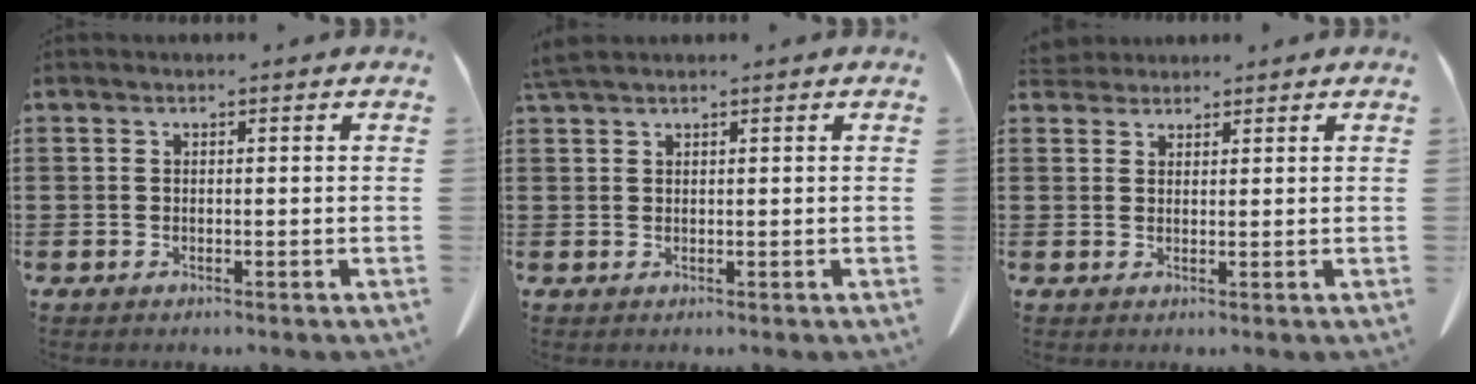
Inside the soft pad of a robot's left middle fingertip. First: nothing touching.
{"total": 1.8, "force": [1.5, 0.1, 0.9], "torque": [-0.022, -0.002, 0.030]}
{"total": 2.3, "force": [2.1, 0.7, 0.2], "torque": [-0.012, 0.000, 0.042]}